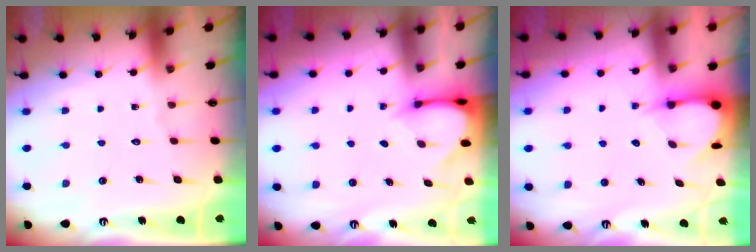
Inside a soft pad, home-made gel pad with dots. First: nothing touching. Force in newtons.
{"total": 3.3, "press": 3.3, "slide": 0.3}
{"total": 3.4, "press": 3.4, "slide": 0.3}